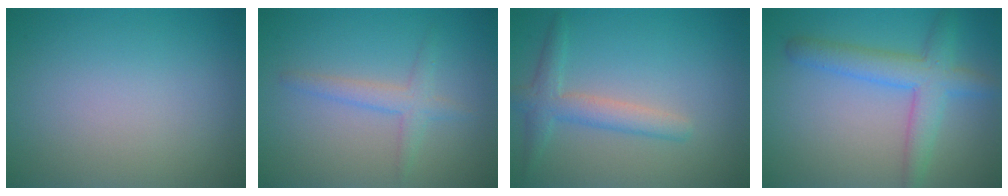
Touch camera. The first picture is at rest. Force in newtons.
{"total": 2.2, "press": 2.2, "slide": 0.0}
{"total": 2.9, "press": 2.9, "slide": 0.1}
{"total": 4.6, "press": 4.6, "slide": 0.1}